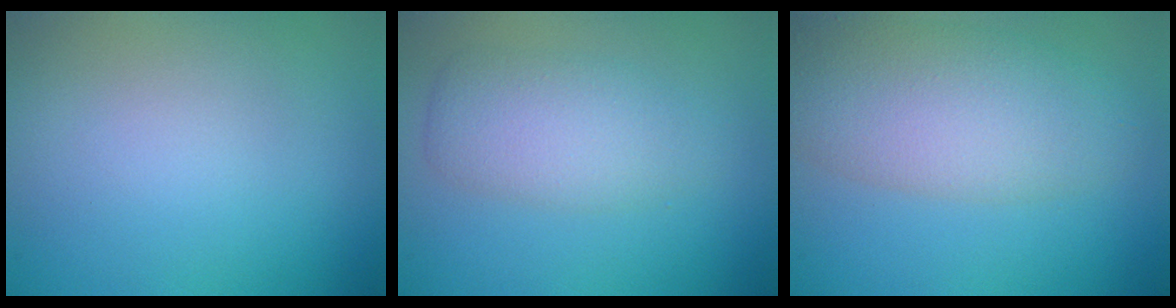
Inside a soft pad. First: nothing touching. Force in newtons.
{"total": 4.0, "press": 4.0, "slide": 0.1}
{"total": 6.9, "press": 6.9, "slide": 0.5}